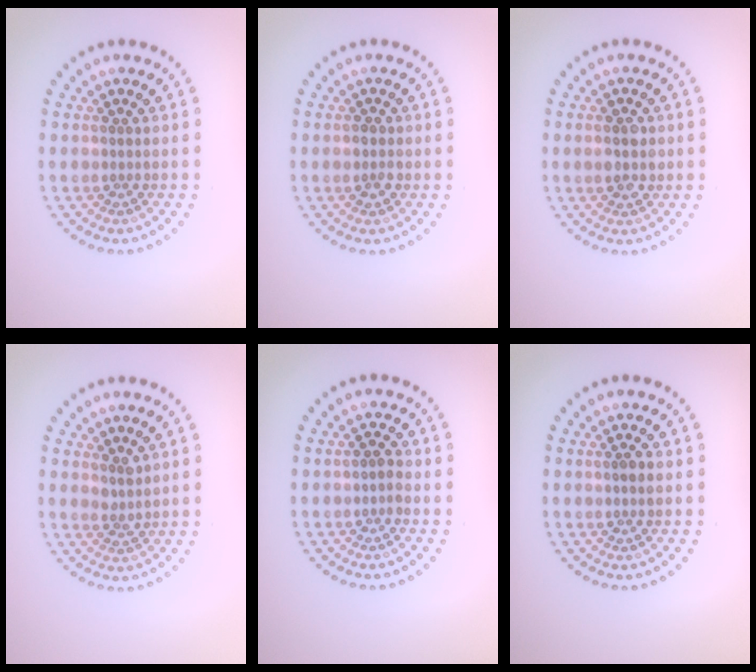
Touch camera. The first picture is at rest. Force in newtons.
{"total": 1.4, "press": 1.4, "slide": 0.2}
{"total": 2.1, "press": 2.1, "slide": 0.2}
{"total": 1.5, "press": 1.1, "slide": 1.0}
{"total": 1.1, "press": 1.0, "slide": 0.5}
{"total": 1.3, "press": 1.2, "slide": 0.6}